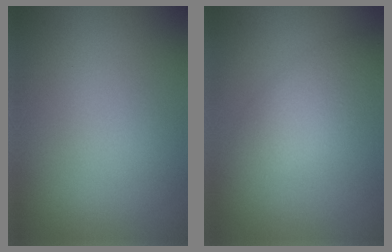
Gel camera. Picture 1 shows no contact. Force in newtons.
{"total": 3.6, "press": 3.6, "slide": 0.0}